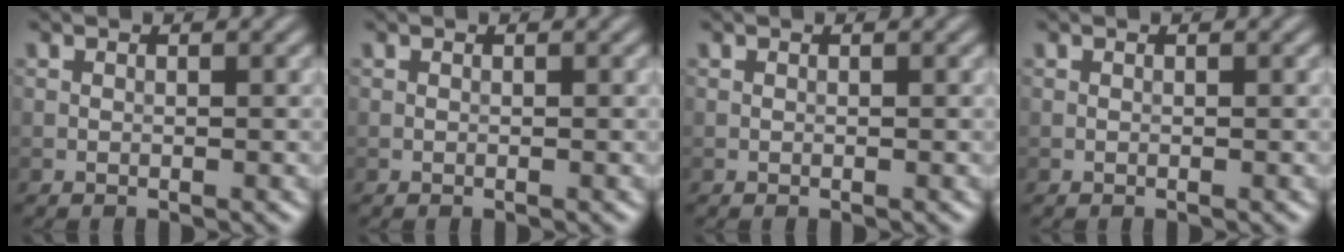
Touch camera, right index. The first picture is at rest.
{"total": 0.0}
{"total": 0.0}
{"total": 0.0}